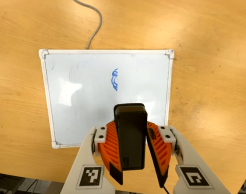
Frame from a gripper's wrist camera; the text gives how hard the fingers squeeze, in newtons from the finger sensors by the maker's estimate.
{"total": 9.2, "left": 9.2, "right": 9.2}